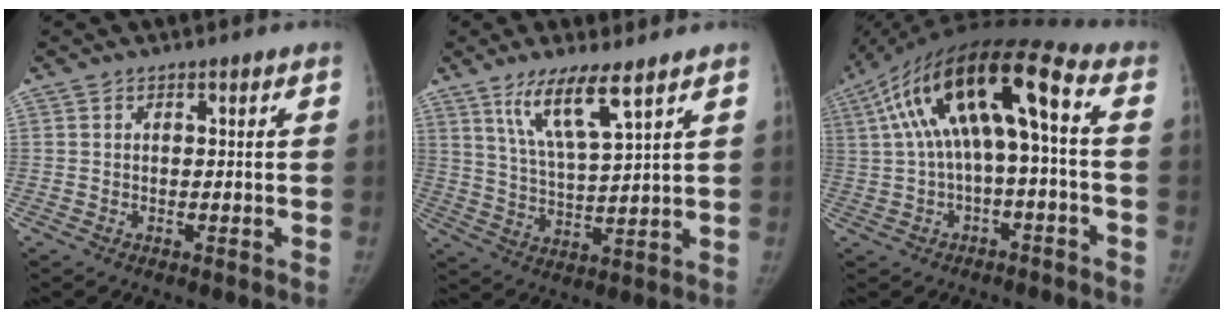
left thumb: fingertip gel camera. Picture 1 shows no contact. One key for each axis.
{"total": 9.6, "fx": 6.0, "fy": 1.3, "fz": 7.3, "tx": -0.135, "ty": -0.036, "tz": 0.122}
{"total": 16.6, "fx": 1.8, "fy": 5.1, "fz": 15.7, "tx": -0.301, "ty": 0.069, "tz": 0.031}